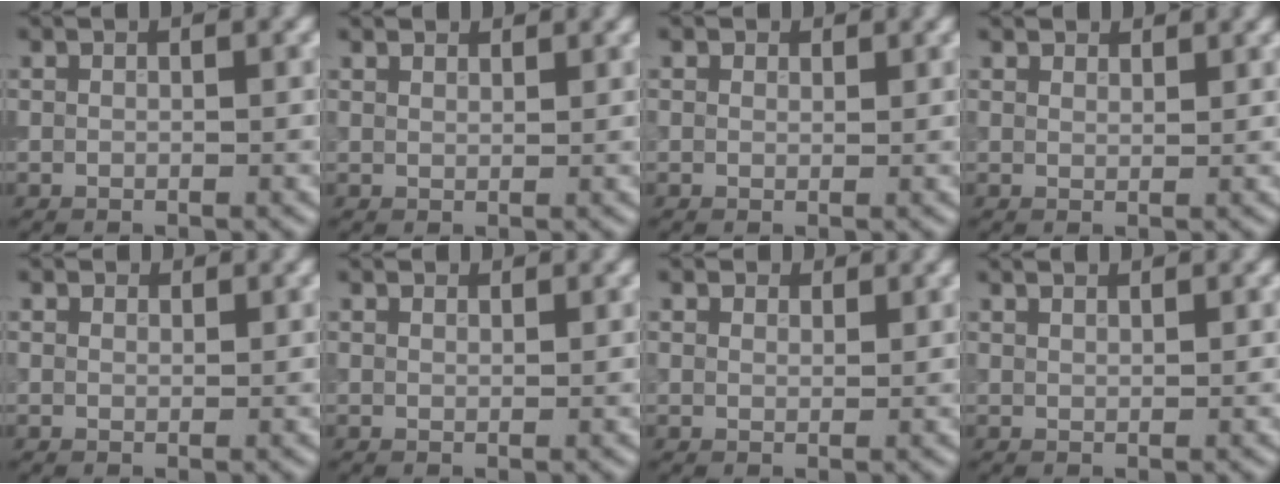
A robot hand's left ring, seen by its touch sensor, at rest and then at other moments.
{"total": 2.8, "force": [2.4, 1.1, 0.8], "torque": [-0.024, -0.002, 0.044]}
{"total": 0.8, "force": [0.6, 0.5, 0.1], "torque": [-0.001, -0.004, 0.004]}
{"total": 2.8, "force": [2.5, 1.0, 0.7], "torque": [-0.017, -0.006, 0.045]}
{"total": 0.9, "force": [0.8, 0.4, 0.1], "torque": [-0.003, -0.003, 0.007]}
{"total": 1.5, "force": [1.4, 0.5, 0.4], "torque": [-0.009, -0.003, 0.018]}
{"total": 1.8, "force": [1.5, 0.9, 0.4], "torque": [-0.012, -0.009, 0.027]}
{"total": 2.2, "force": [1.8, 0.7, 0.9], "torque": [-0.010, 0.013, 0.002]}